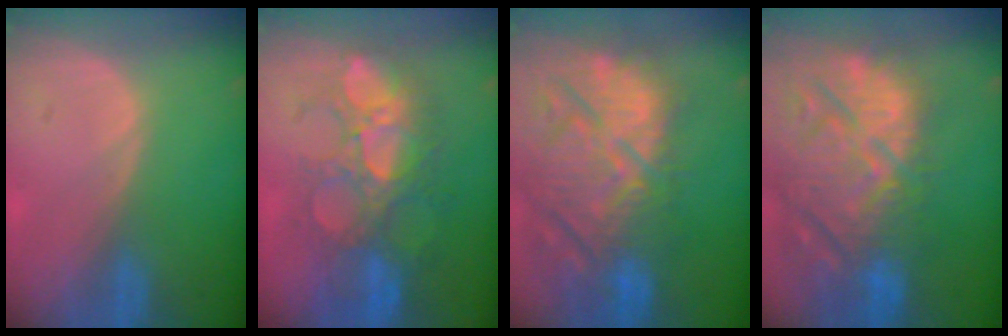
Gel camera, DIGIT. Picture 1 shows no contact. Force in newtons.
{"total": 9.9, "press": 9.4, "slide": 2.9}
{"total": 15.0, "press": 12.9, "slide": 7.5}
{"total": 15.2, "press": 12.9, "slide": 8.0}